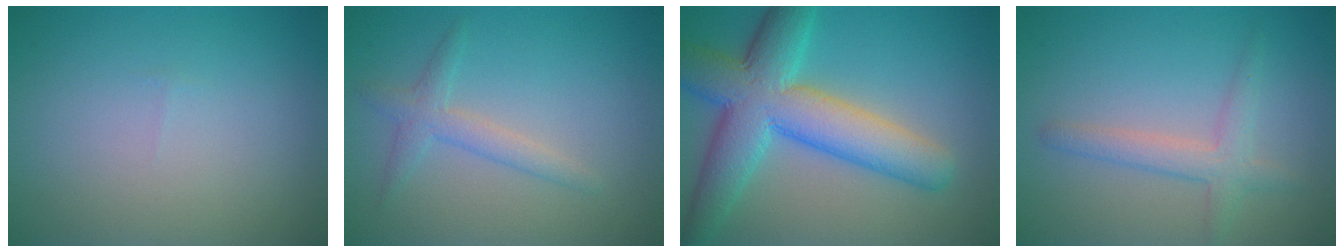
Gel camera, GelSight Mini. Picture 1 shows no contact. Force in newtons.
{"total": 2.2, "press": 2.2, "slide": 0.1}
{"total": 9.5, "press": 9.5, "slide": 0.4}
{"total": 3.5, "press": 3.5, "slide": 0.0}